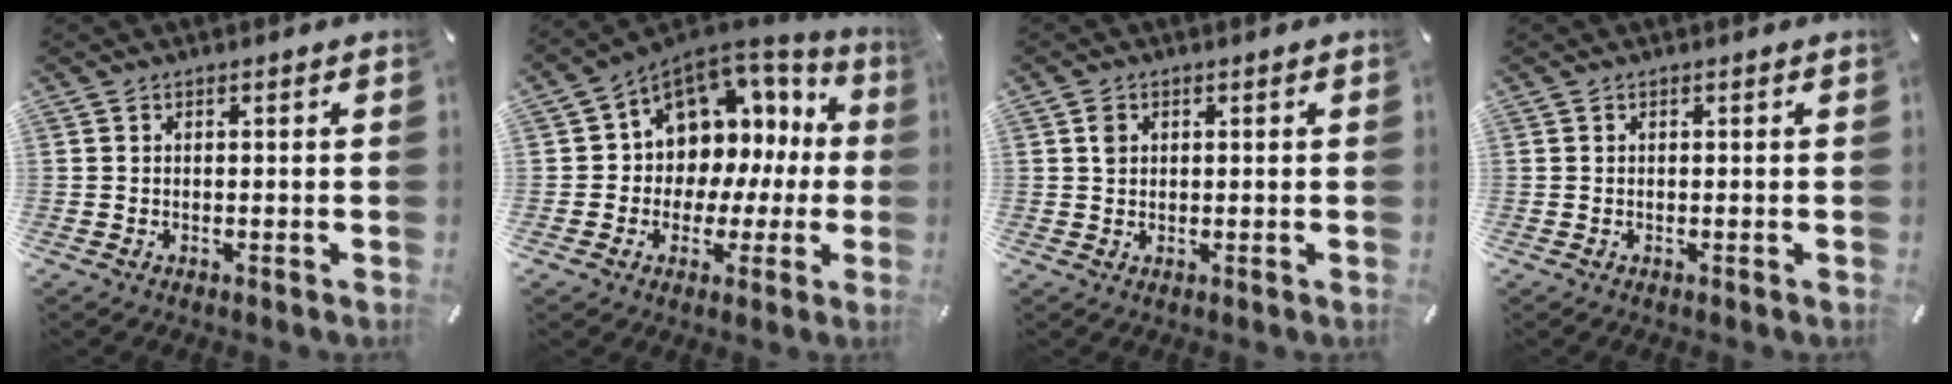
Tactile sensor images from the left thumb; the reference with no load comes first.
{"total": 10.0, "force": [2.9, 9.1, 2.9], "torque": [-0.046, -0.041, 0.060]}
{"total": 1.7, "force": [0.5, 1.5, 0.6], "torque": [-0.007, 0.003, 0.006]}
{"total": 0.0}